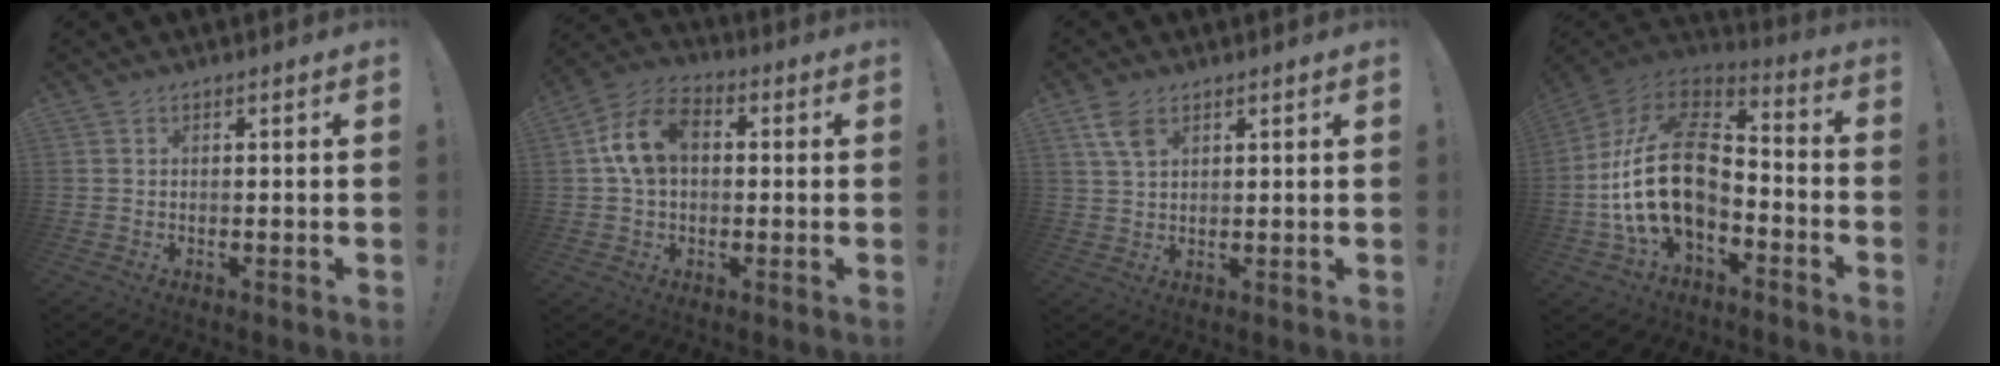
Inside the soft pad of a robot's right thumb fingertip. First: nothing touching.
{"total": 12.1, "force": [2.1, 8.4, 8.5], "torque": [-0.161, 0.021, 0.043]}
{"total": 5.4, "force": [2.9, 2.8, 3.6], "torque": [-0.063, -0.010, 0.055]}
{"total": 23.3, "force": [-3.1, 14.4, 18.0], "torque": [-0.353, 0.025, -0.044]}